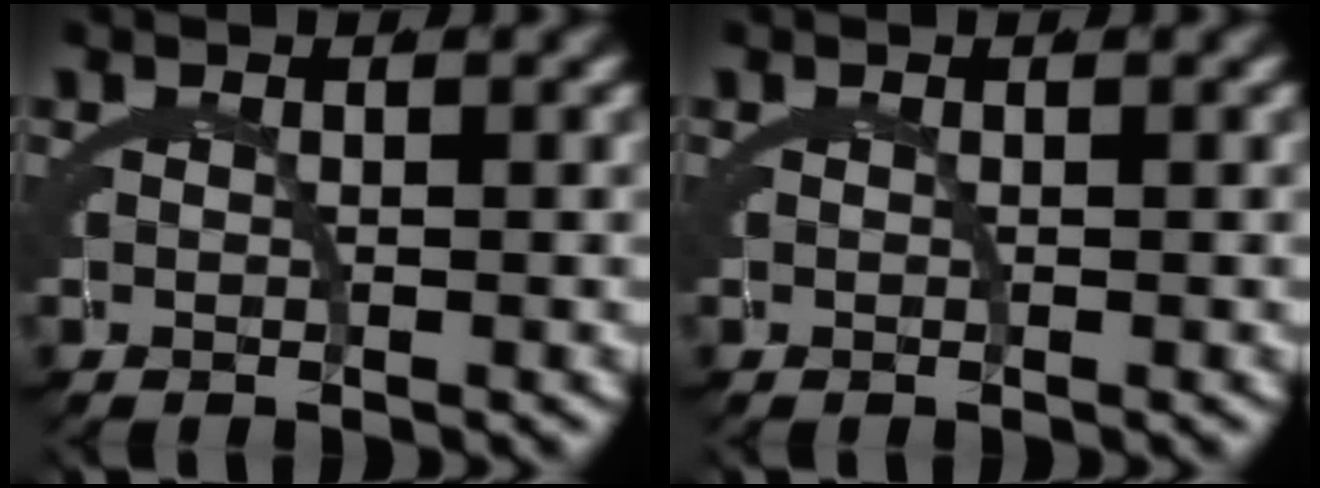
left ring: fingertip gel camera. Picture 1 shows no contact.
{"total": 0.0}